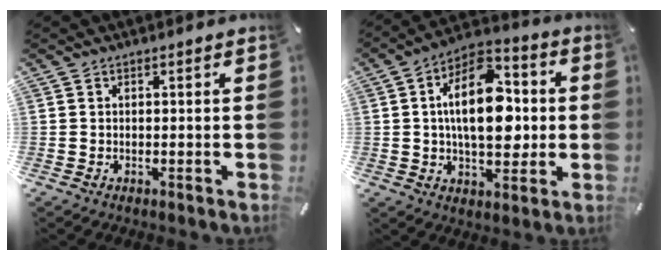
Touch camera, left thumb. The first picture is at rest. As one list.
[{"total": 17.8, "force": [1.4, 10.4, 14.4], "torque": [-0.242, 0.003, 0.022]}]